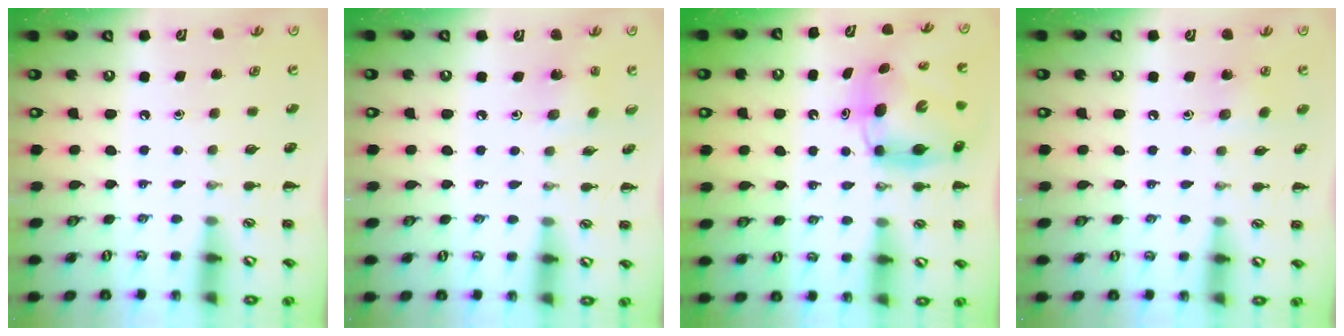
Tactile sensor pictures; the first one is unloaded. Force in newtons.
{"total": 1.5, "press": 1.4, "slide": 0.5}
{"total": 7.8, "press": 7.3, "slide": 2.6}
{"total": 5.9, "press": 5.7, "slide": 1.6}